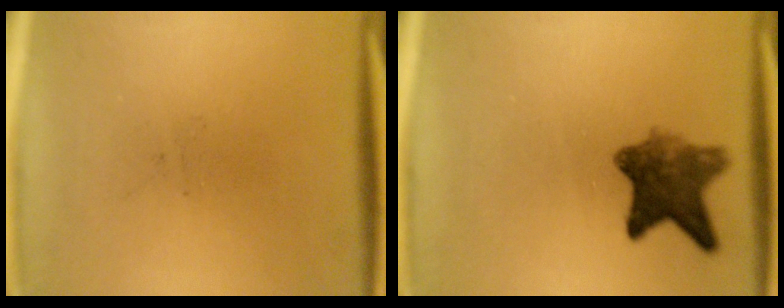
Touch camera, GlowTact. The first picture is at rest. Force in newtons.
{"total": 7.3}